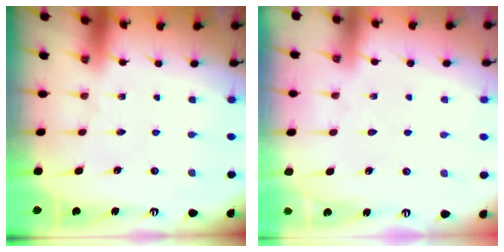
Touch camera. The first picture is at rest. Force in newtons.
{"total": 2.9, "press": 2.8, "slide": 0.4}